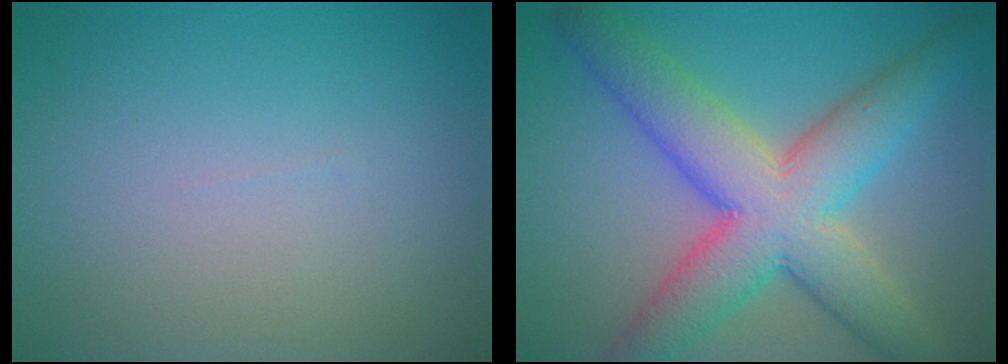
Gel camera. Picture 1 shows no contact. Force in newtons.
{"total": 9.8, "press": 9.8, "slide": 0.4}